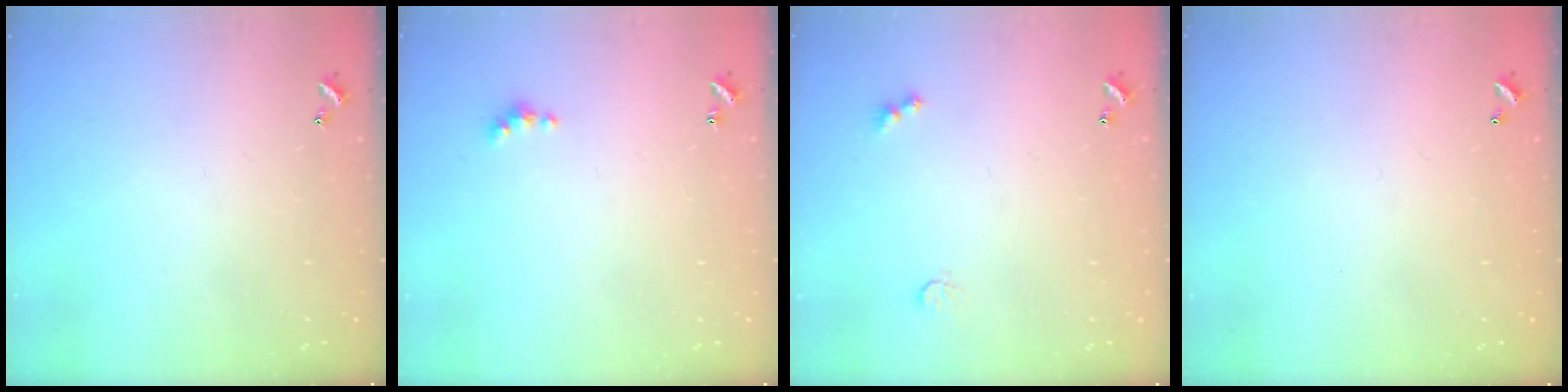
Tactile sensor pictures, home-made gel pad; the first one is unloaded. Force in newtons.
{"total": 2.0, "press": 2.0, "slide": 0.5}
{"total": 3.9, "press": 3.8, "slide": 0.8}
{"total": 2.7, "press": 2.7, "slide": 0.1}